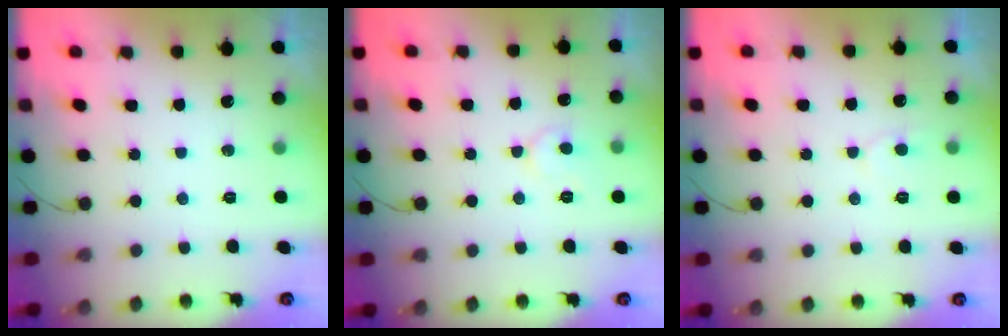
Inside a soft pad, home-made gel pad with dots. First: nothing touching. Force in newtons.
{"total": 4.8, "press": 4.8, "slide": 0.3}
{"total": 5.0, "press": 5.0, "slide": 0.4}